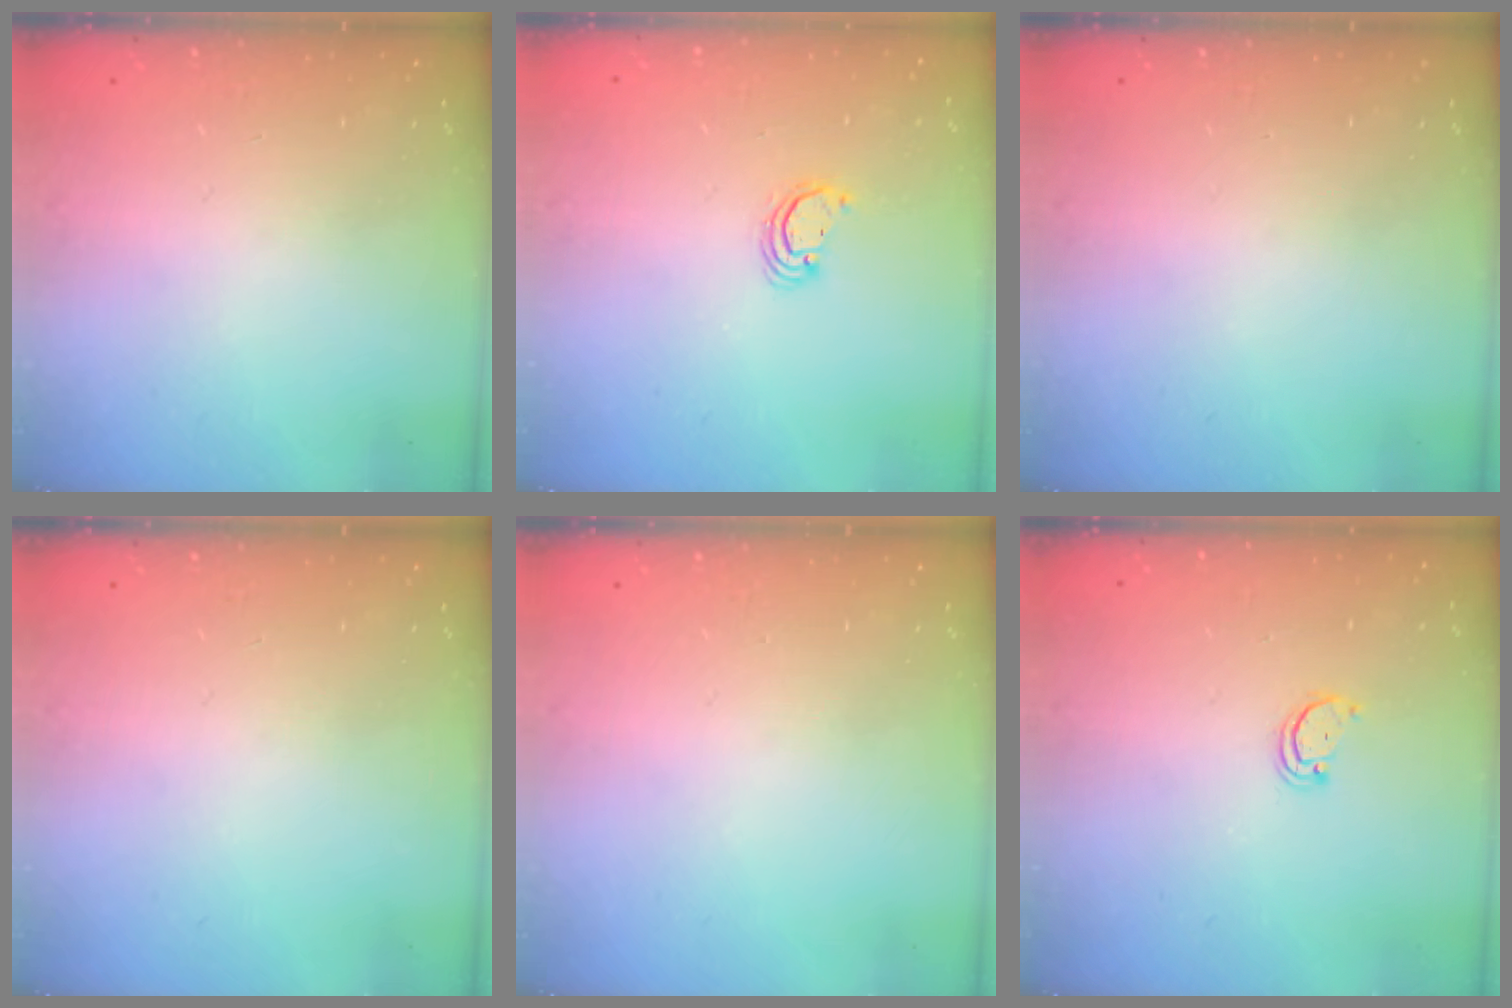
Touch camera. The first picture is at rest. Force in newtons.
{"total": 2.7, "press": 2.7, "slide": 0.1}
{"total": 0.0}
{"total": 0.0}
{"total": 0.0}
{"total": 2.1, "press": 2.1, "slide": 0.2}